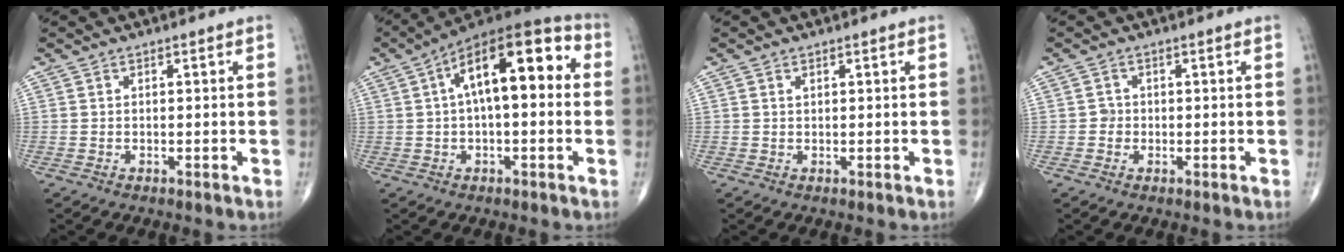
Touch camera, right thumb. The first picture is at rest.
{"total": 17.7, "force": [3.3, 7.6, 15.6], "torque": [-0.219, 0.044, 0.040]}
{"total": 0.5, "force": [0.3, 0.3, 0.3], "torque": [-0.006, 0.001, 0.006]}
{"total": 1.4, "force": [-0.3, 1.3, 0.2], "torque": [0.008, 0.006, -0.010]}